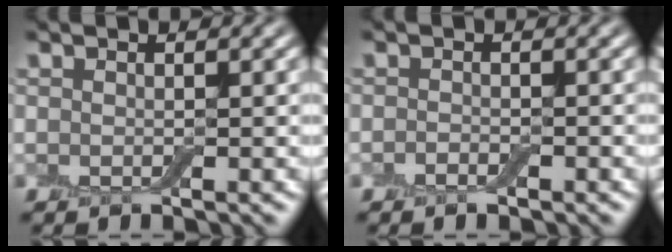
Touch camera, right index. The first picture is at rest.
{"total": 1.0, "force": [-0.6, 0.4, 0.6], "torque": [-0.011, -0.001, -0.012]}